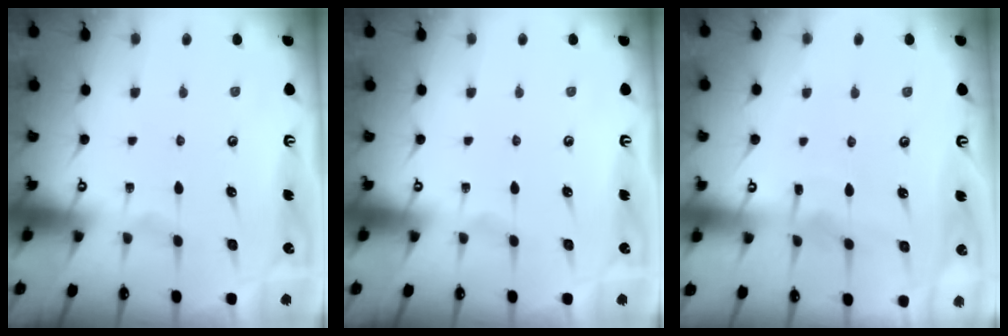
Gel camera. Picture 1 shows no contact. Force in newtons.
{"total": 0.0}
{"total": 3.9, "press": 3.9, "slide": 0.2}